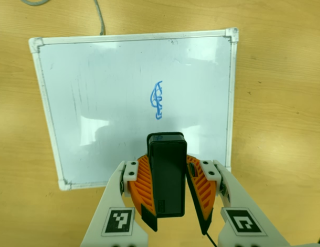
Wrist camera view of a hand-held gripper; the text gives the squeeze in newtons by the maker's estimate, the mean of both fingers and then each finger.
{"total": 9.2, "left": 9.1, "right": 9.2}